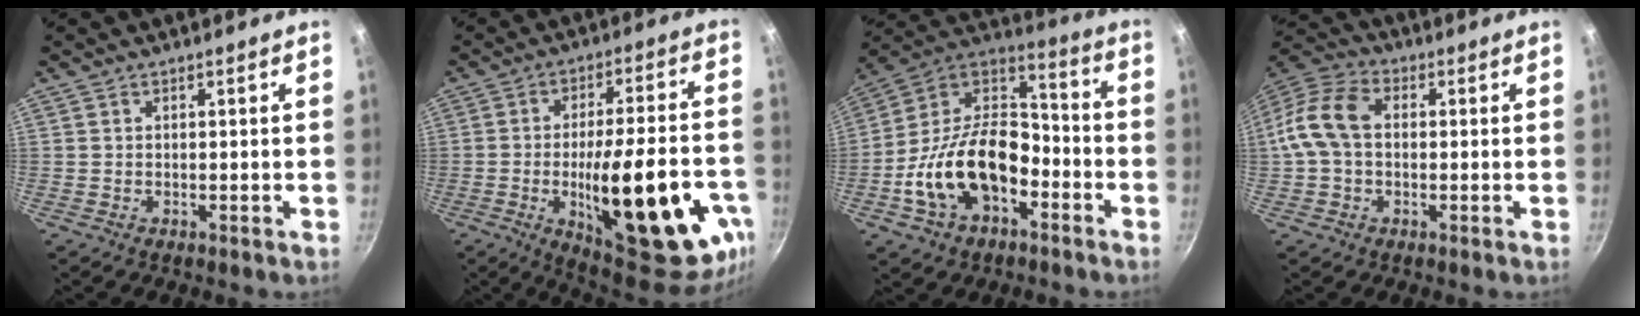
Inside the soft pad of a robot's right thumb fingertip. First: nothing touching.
{"total": 28.0, "force": [-8.7, 8.8, 25.1], "torque": [-0.322, 0.011, -0.111]}
{"total": 21.6, "force": [-7.2, 13.6, 15.1], "torque": [-0.252, 0.071, -0.140]}
{"total": 11.2, "force": [0.5, 7.9, 8.0], "torque": [-0.144, 0.031, -0.009]}